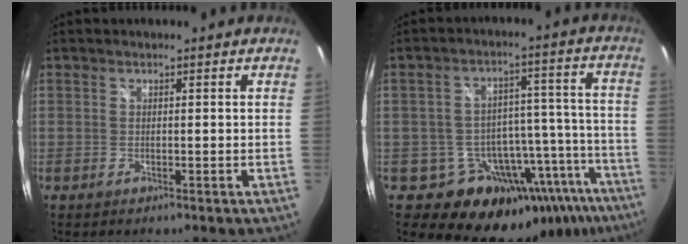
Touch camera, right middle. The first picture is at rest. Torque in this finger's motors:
{"motor_torque": [1.11, -1.03, 0.13, 0.02]}